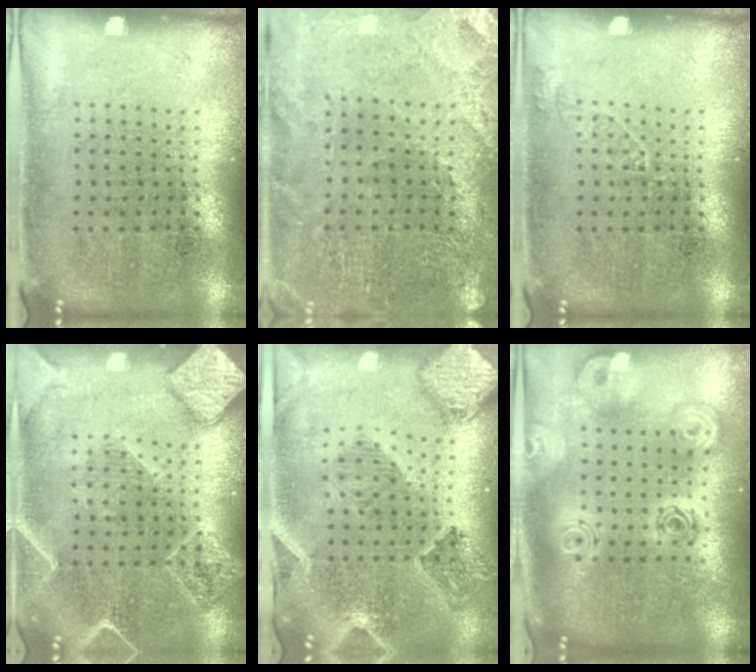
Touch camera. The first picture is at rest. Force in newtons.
{"total": 0.9, "press": 0.8, "slide": 0.2}
{"total": 0.8, "press": 0.8, "slide": 0.1}
{"total": 2.1, "press": 2.1, "slide": 0.2}
{"total": 1.7, "press": 1.6, "slide": 0.4}
{"total": 2.5, "press": 1.9, "slide": 1.7}